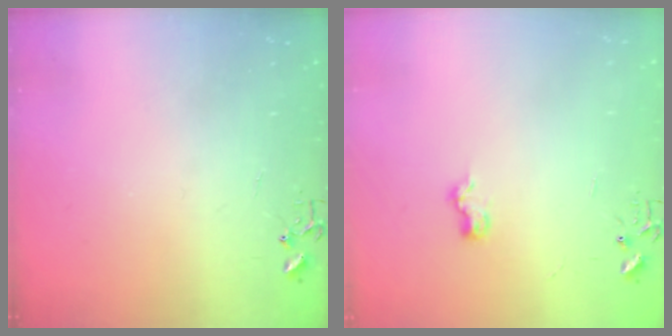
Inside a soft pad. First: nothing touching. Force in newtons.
{"total": 6.3, "press": 6.3, "slide": 0.8}